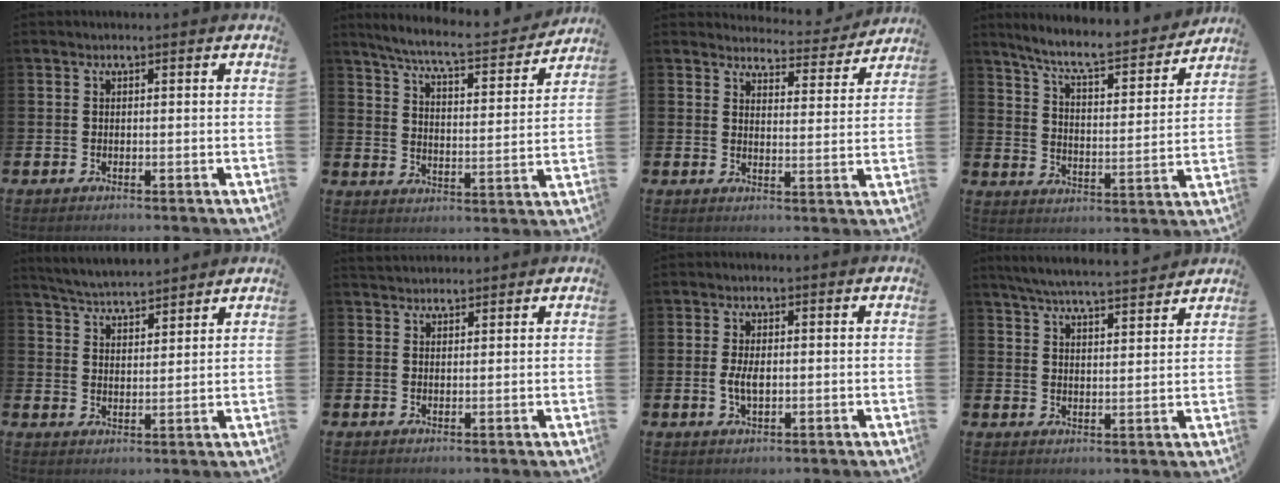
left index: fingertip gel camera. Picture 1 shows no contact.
{"total": 6.9, "force": [6.3, 0.5, 2.8], "torque": [-0.084, -0.042, 0.105]}
{"total": 4.2, "force": [4.1, 1.0, 0.3], "torque": [-0.010, -0.033, 0.066]}
{"total": 7.9, "force": [7.2, 1.1, 3.2], "torque": [-0.089, -0.051, 0.120]}
{"total": 4.8, "force": [4.7, 0.2, 0.3], "torque": [-0.030, -0.028, 0.086]}
{"total": 2.2, "force": [2.2, 0.6, 0.0], "torque": [0.004, -0.009, 0.039]}
{"total": 3.0, "force": [0.0, 1.5, 2.6], "torque": [-0.039, 0.000, -0.004]}
{"total": 5.9, "force": [5.7, 0.2, 1.5], "torque": [-0.050, -0.032, 0.102]}